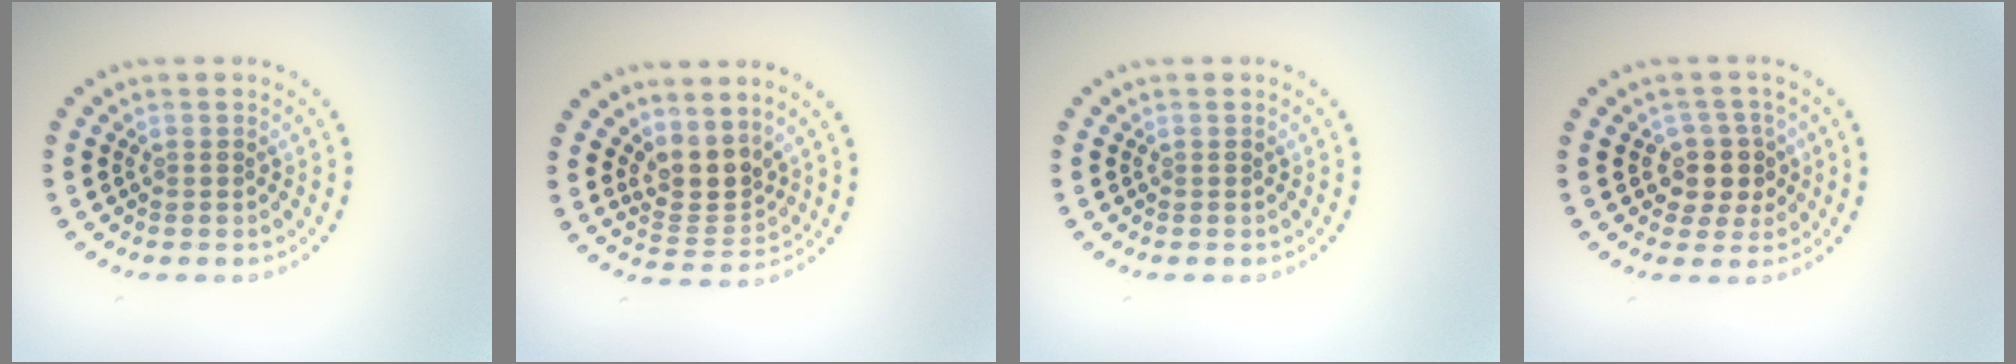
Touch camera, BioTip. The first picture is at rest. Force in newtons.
{"total": 3.1, "press": 2.4, "slide": 2.0}
{"total": 0.0}
{"total": 2.9, "press": 2.6, "slide": 1.4}